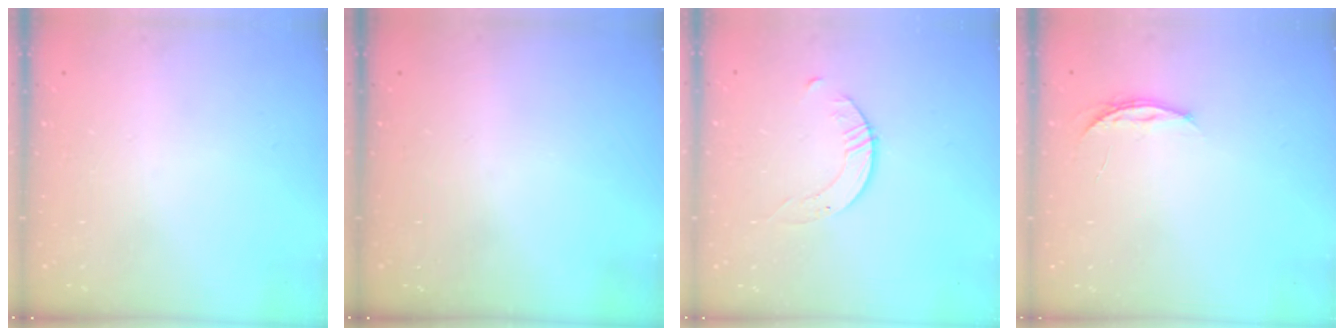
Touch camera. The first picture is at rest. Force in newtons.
{"total": 0.0}
{"total": 2.8, "press": 2.8, "slide": 0.3}
{"total": 4.0, "press": 3.9, "slide": 0.5}